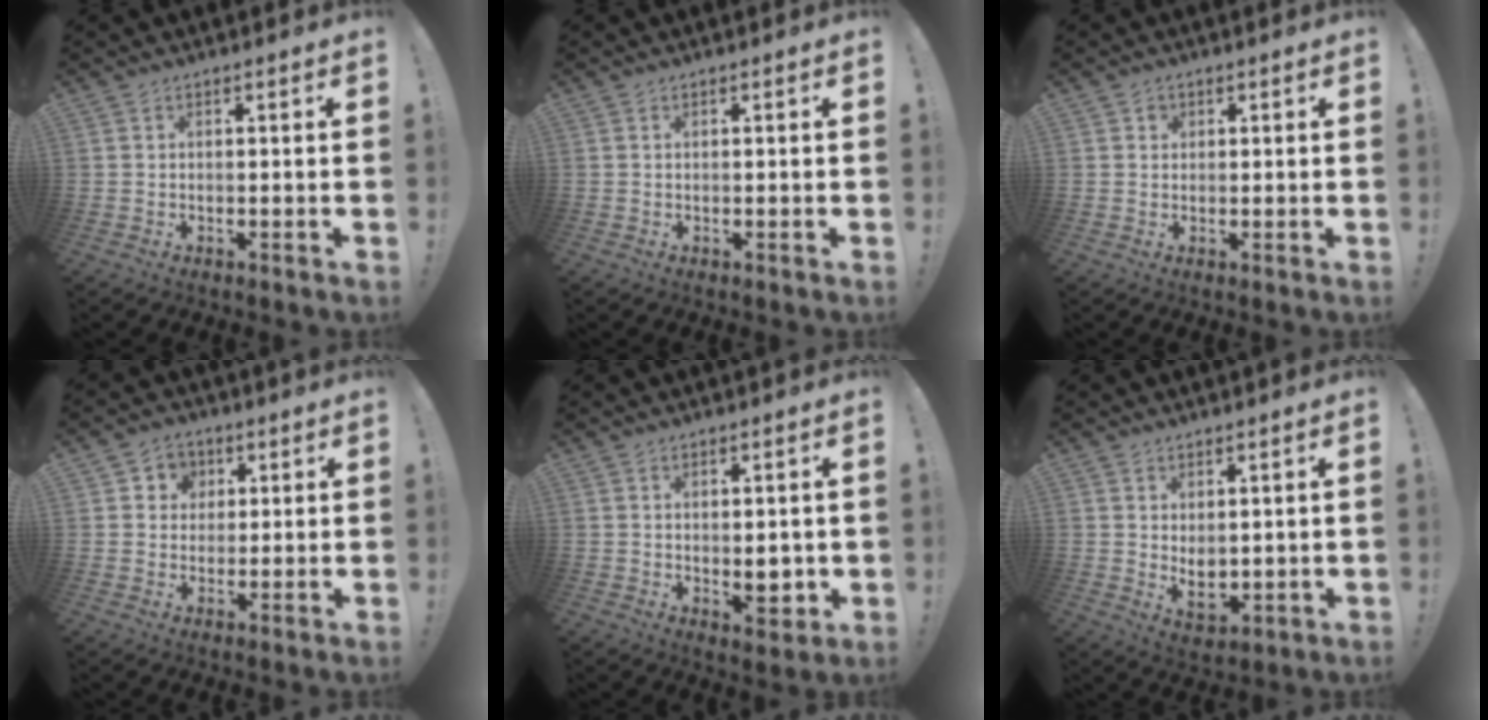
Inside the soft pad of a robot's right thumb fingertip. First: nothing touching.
{"total": 0.0}
{"total": 1.5, "force": [0.6, 1.4, 0.2], "torque": [-0.001, -0.001, 0.010]}
{"total": 5.5, "force": [1.1, 5.3, 1.1], "torque": [-0.018, -0.003, 0.023]}
{"total": 4.9, "force": [0.1, 2.9, 4.0], "torque": [-0.044, -0.002, 0.002]}
{"total": 4.8, "force": [2.0, 2.9, 3.2], "torque": [-0.031, -0.019, 0.038]}